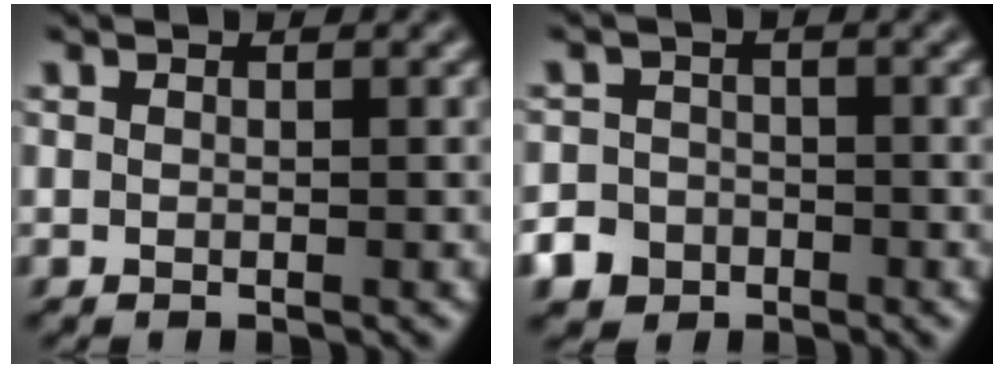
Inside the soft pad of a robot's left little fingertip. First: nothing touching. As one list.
[{"total": 7.1, "force": [-4.1, 5.7, 1.1], "torque": [-0.026, -0.023, -0.086]}]